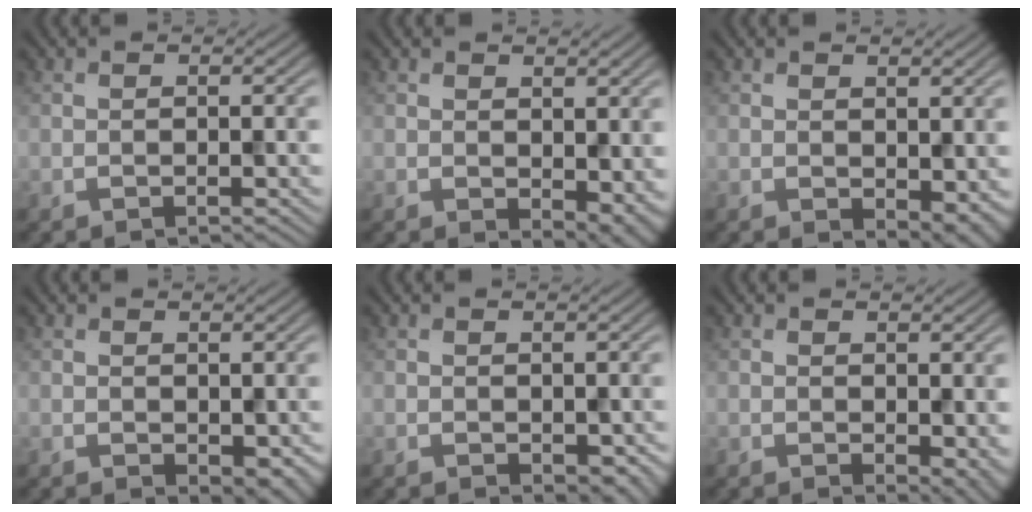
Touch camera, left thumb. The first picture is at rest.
{"total": 4.6, "force": [0.1, 3.0, 3.5], "torque": [-0.056, -0.019, 0.012]}
{"total": 3.2, "force": [0.3, 2.0, 2.4], "torque": [-0.036, -0.012, 0.010]}
{"total": 2.4, "force": [0.2, 1.6, 1.8], "torque": [-0.030, -0.009, 0.009]}
{"total": 1.8, "force": [0.1, 1.2, 1.3], "torque": [-0.022, -0.008, 0.007]}
{"total": 4.4, "force": [-0.3, 2.7, 3.4], "torque": [-0.049, -0.017, 0.006]}